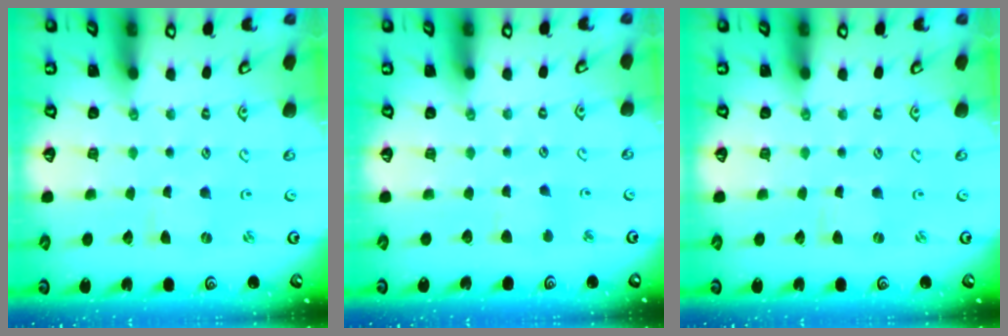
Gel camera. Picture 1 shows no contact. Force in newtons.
{"total": 3.2, "press": 3.2, "slide": 0.5}
{"total": 0.0}